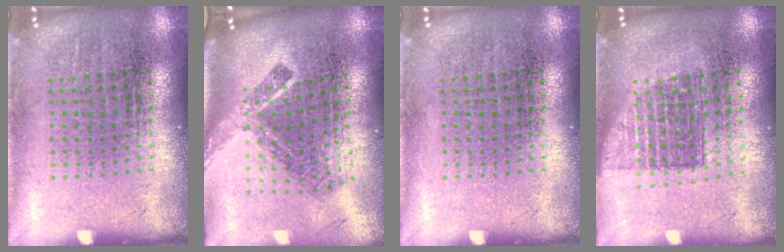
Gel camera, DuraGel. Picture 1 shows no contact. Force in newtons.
{"total": 2.2, "press": 1.5, "slide": 1.7}
{"total": 0.0}
{"total": 1.4, "press": 1.2, "slide": 0.7}